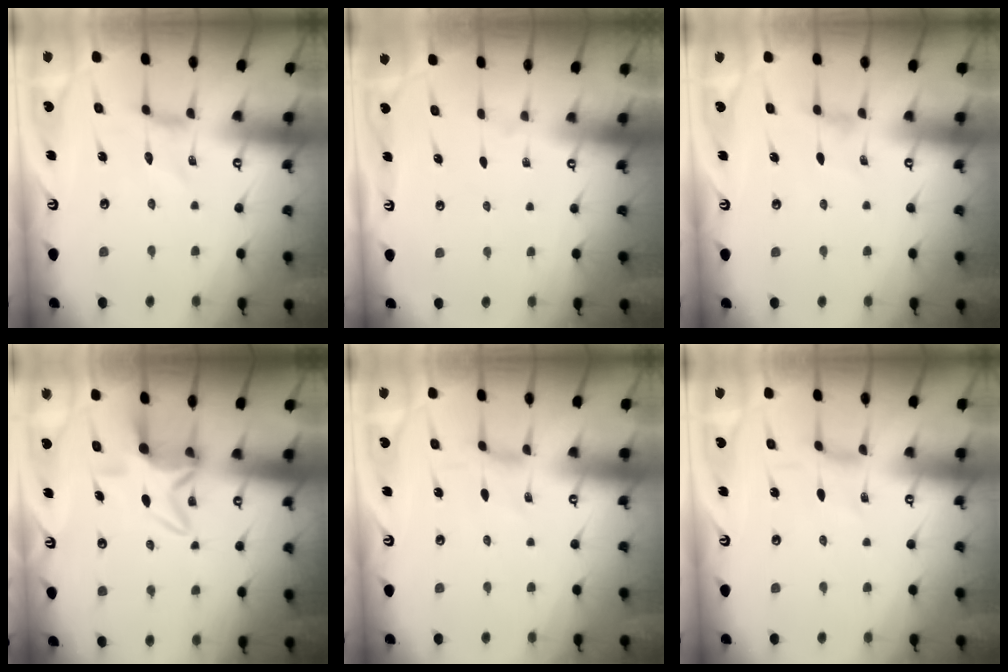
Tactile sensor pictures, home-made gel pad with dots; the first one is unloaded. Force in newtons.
{"total": 0.0}
{"total": 2.0, "press": 2.0, "slide": 0.4}
{"total": 6.4, "press": 6.4, "slide": 0.7}
{"total": 2.0, "press": 2.0, "slide": 0.4}
{"total": 2.0, "press": 2.0, "slide": 0.3}